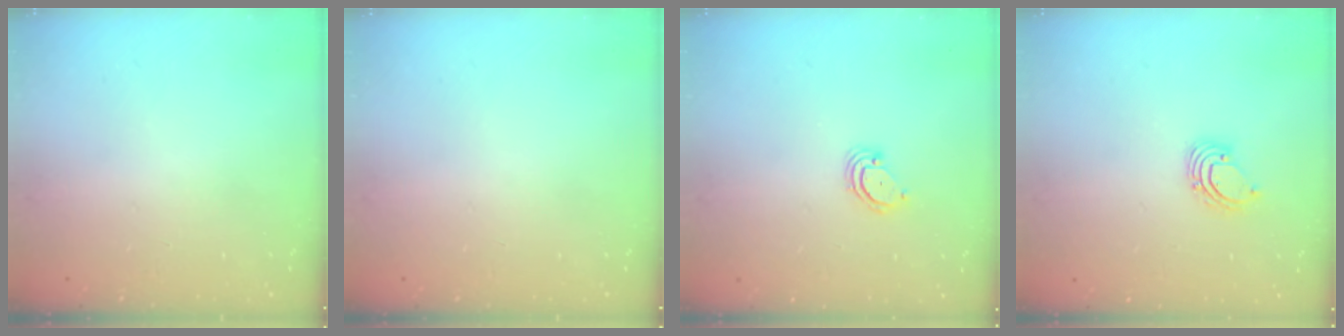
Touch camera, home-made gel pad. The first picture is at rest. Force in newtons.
{"total": 0.0}
{"total": 3.5, "press": 3.5, "slide": 0.3}
{"total": 3.1, "press": 3.1, "slide": 0.2}